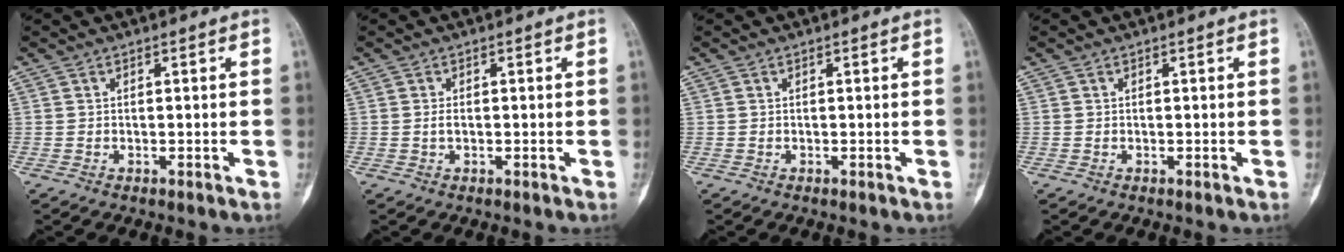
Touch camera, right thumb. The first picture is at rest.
{"total": 1.0, "force": [-0.1, 0.5, 0.8], "torque": [-0.017, 0.000, -0.001]}
{"total": 0.0}
{"total": 0.0}